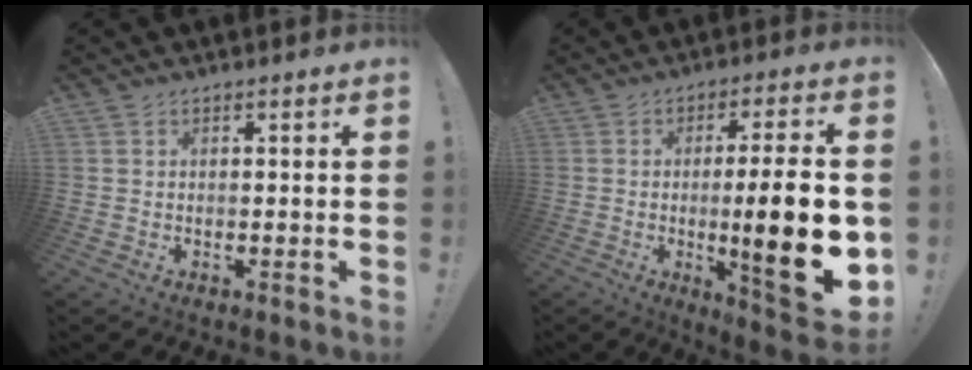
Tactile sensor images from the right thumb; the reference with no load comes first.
{"total": 19.4, "force": [-2.4, 3.0, 19.0], "torque": [-0.278, -0.004, -0.031]}